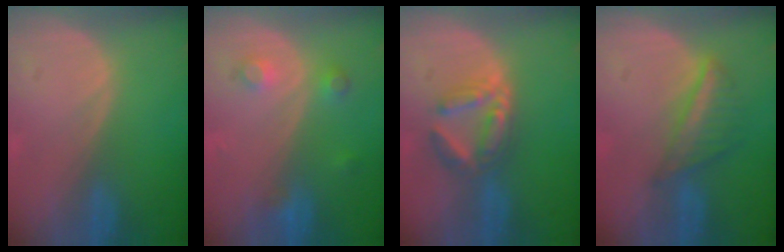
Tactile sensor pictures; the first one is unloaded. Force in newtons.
{"total": 3.4, "press": 3.2, "slide": 1.2}
{"total": 5.9, "press": 5.6, "slide": 1.8}
{"total": 5.3, "press": 5.3, "slide": 0.2}